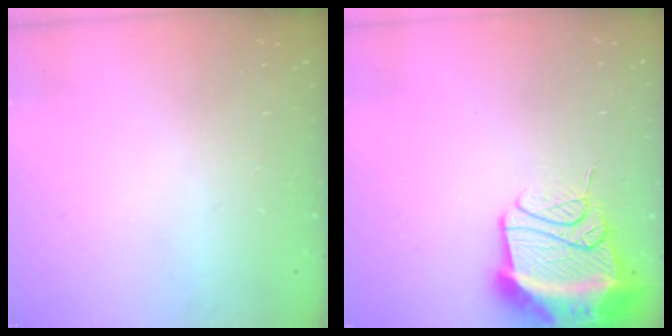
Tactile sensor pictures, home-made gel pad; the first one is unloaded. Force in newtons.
{"total": 23.5, "press": 19.0, "slide": 13.9}